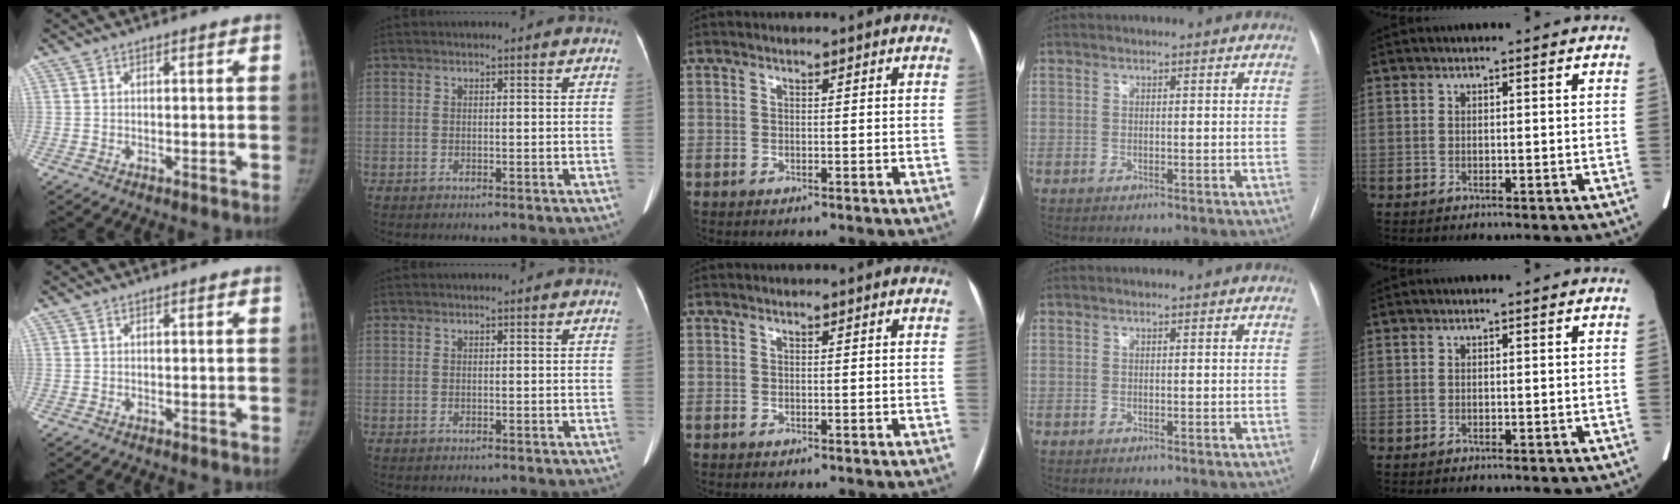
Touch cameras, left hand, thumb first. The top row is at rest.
{}